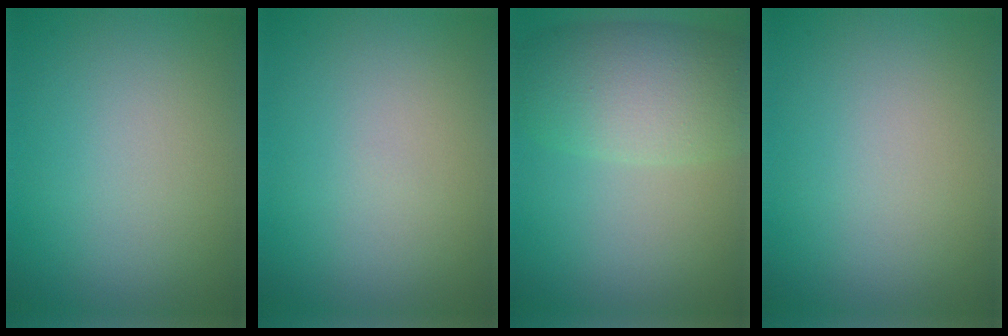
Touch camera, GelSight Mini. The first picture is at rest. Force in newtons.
{"total": 0.0}
{"total": 6.4, "press": 6.4, "slide": 0.4}
{"total": 0.0}